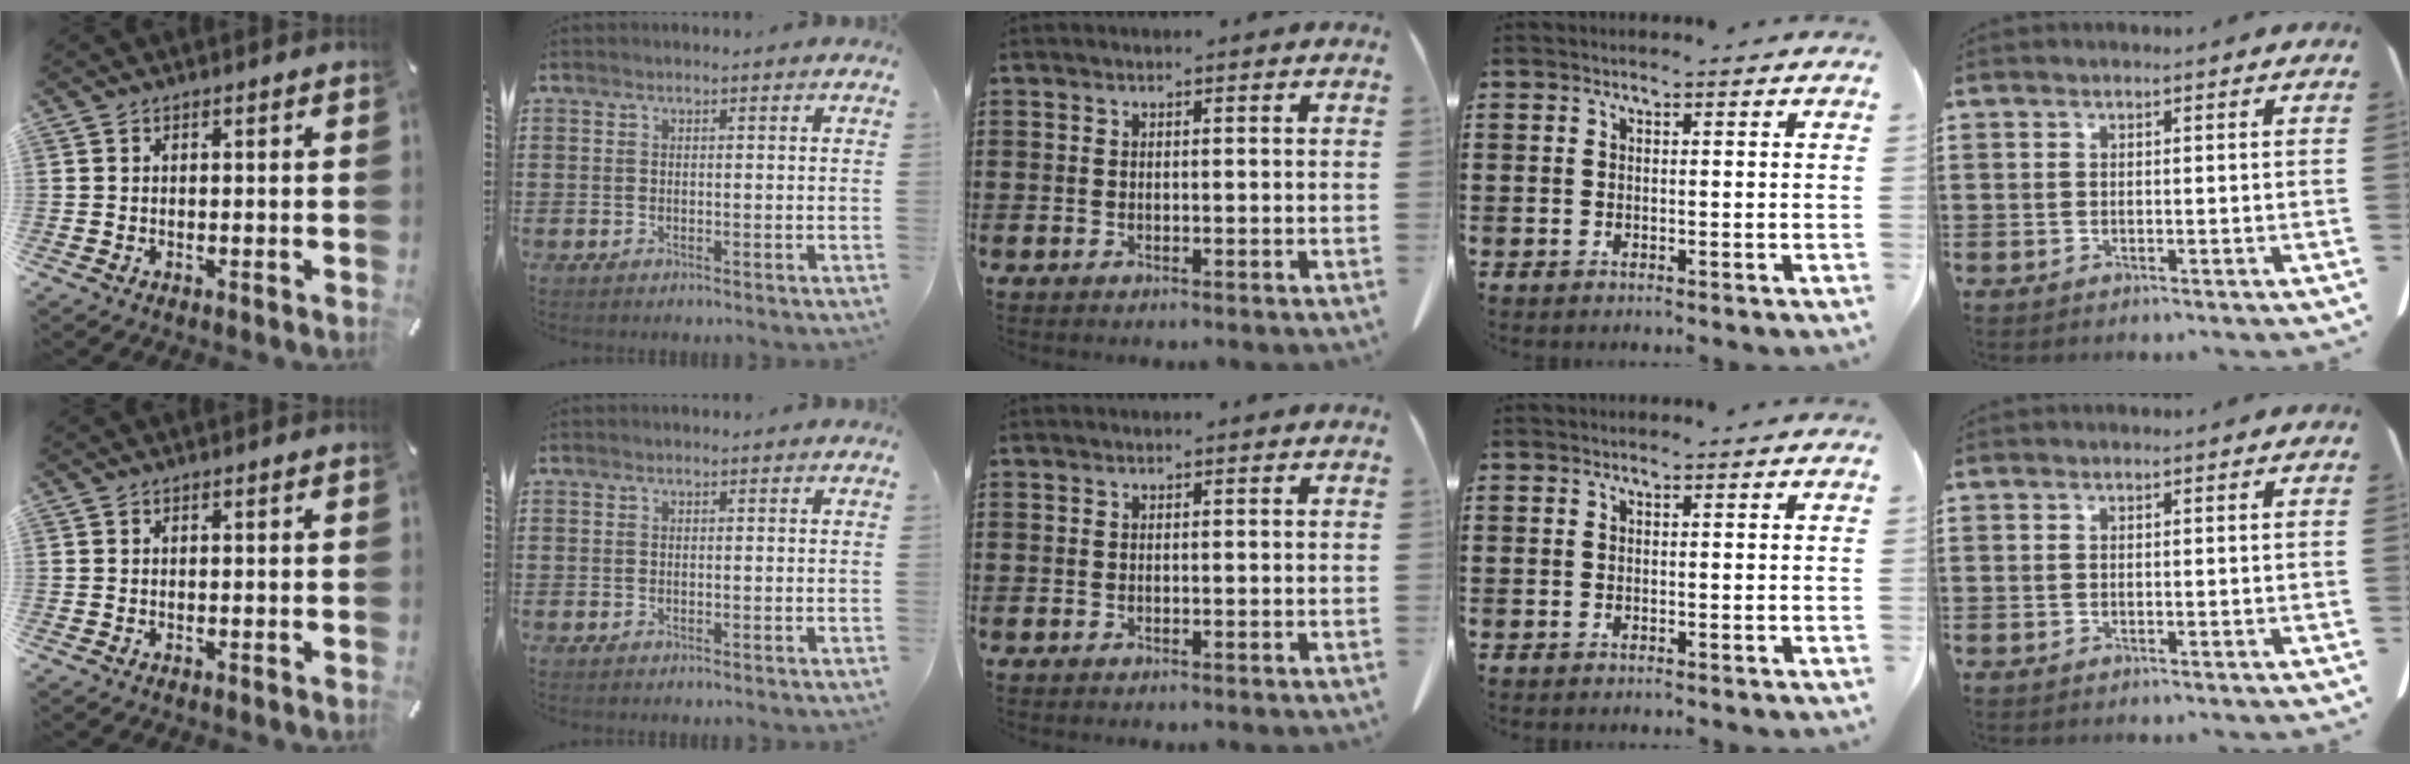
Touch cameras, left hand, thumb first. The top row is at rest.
{}